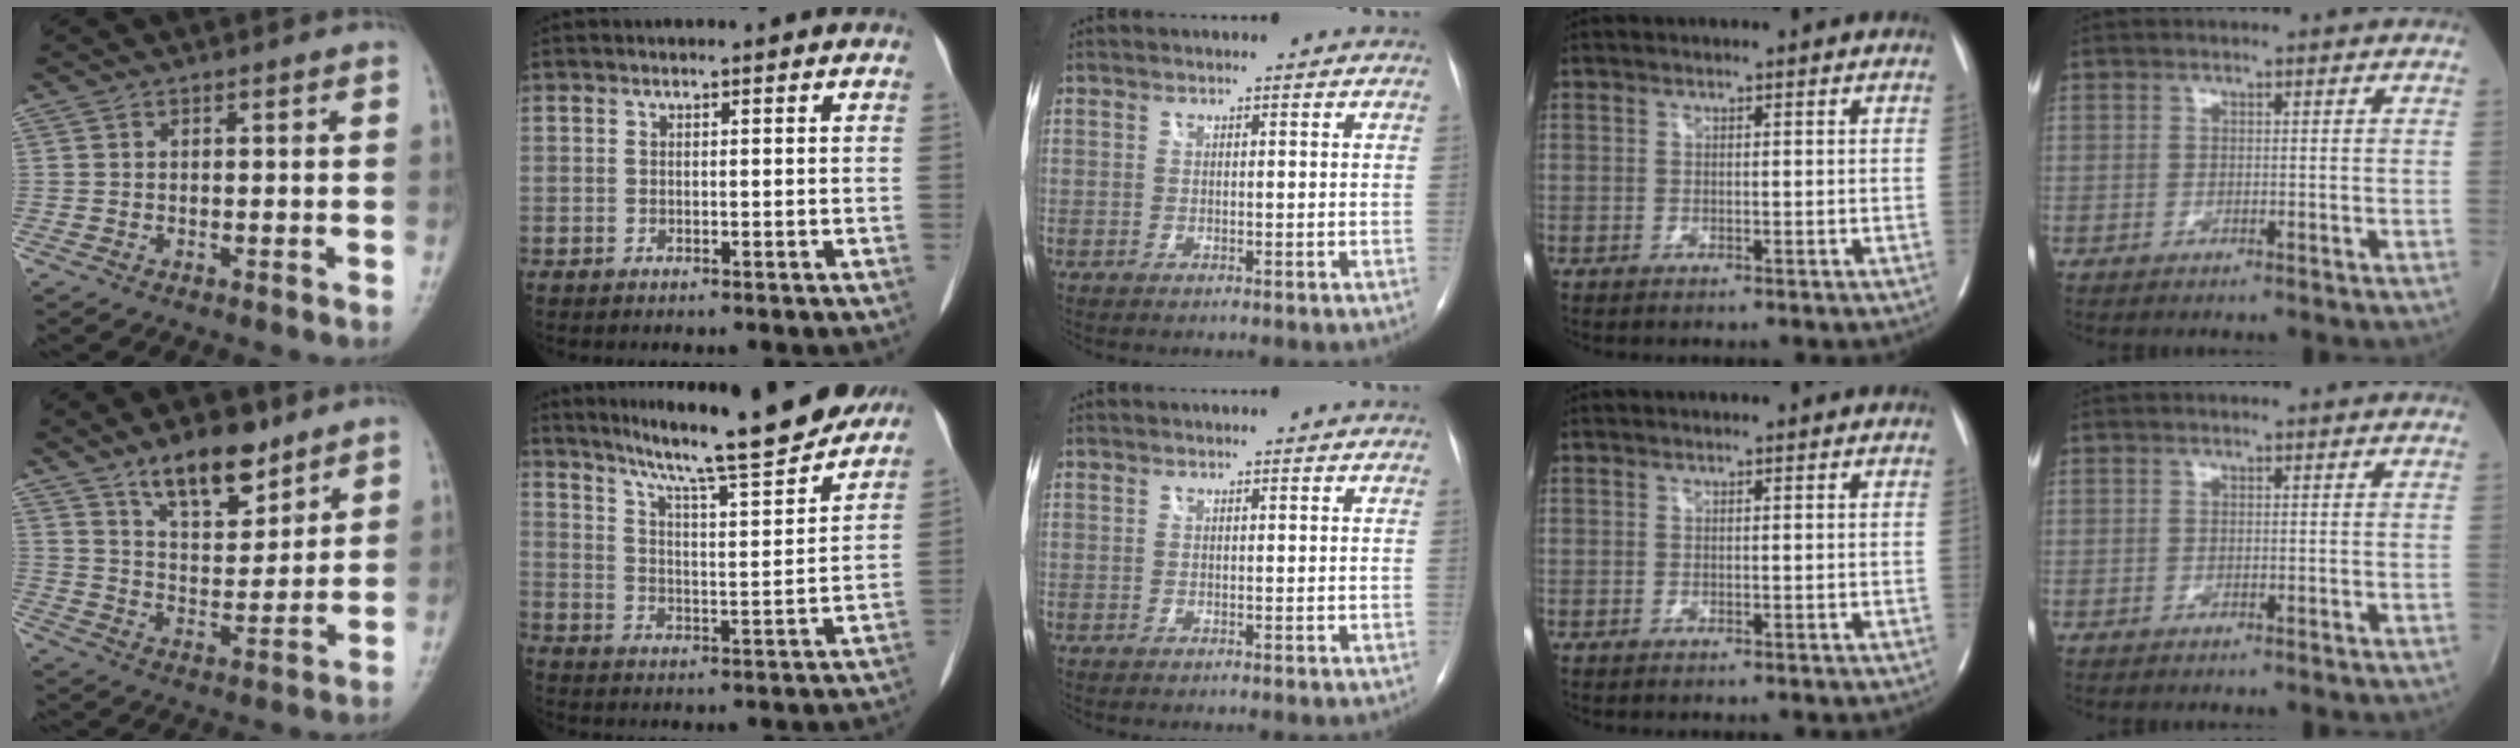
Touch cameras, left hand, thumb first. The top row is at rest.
{"thumb": {"total": 11.8, "force": [8.2, 5.1, 6.9], "torque": [-0.082, -0.055, 0.142]}, "index": {"total": 16.4, "force": [14.3, 1.0, 7.9], "torque": [-0.127, -0.001, 0.210]}}